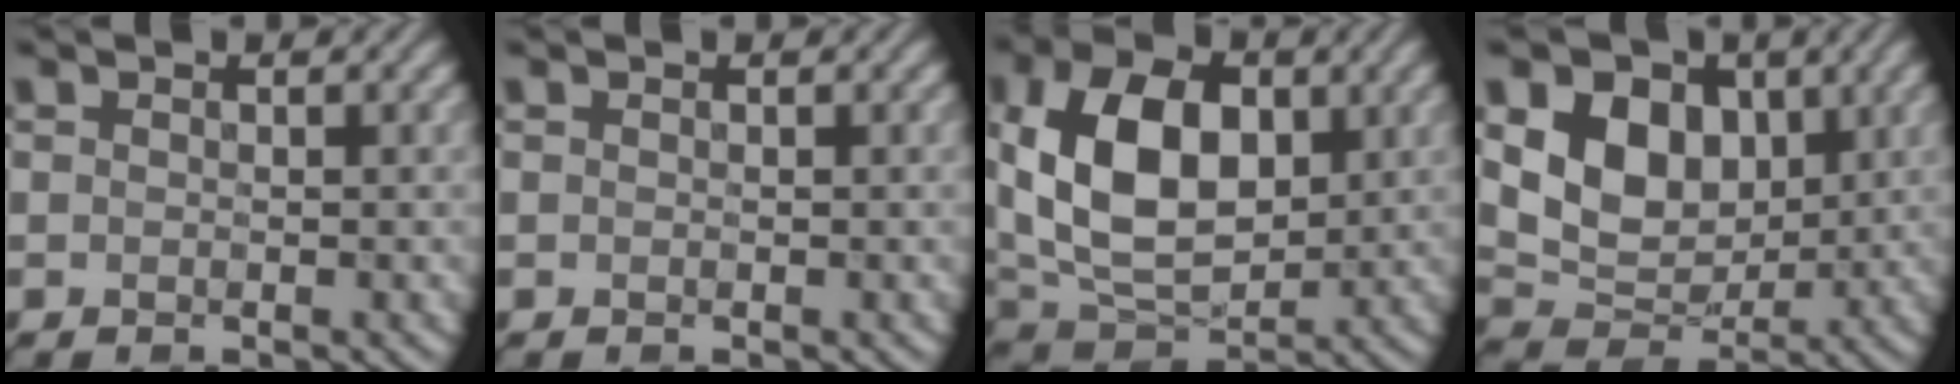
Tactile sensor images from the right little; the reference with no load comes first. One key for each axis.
{"total": 0.0}
{"total": 11.3, "fx": 1.6, "fy": 7.4, "fz": 8.5, "tx": -0.180, "ty": 0.006, "tz": 0.026}
{"total": 7.1, "fx": 1.6, "fy": 5.3, "fz": 4.5, "tx": -0.085, "ty": -0.009, "tz": 0.022}